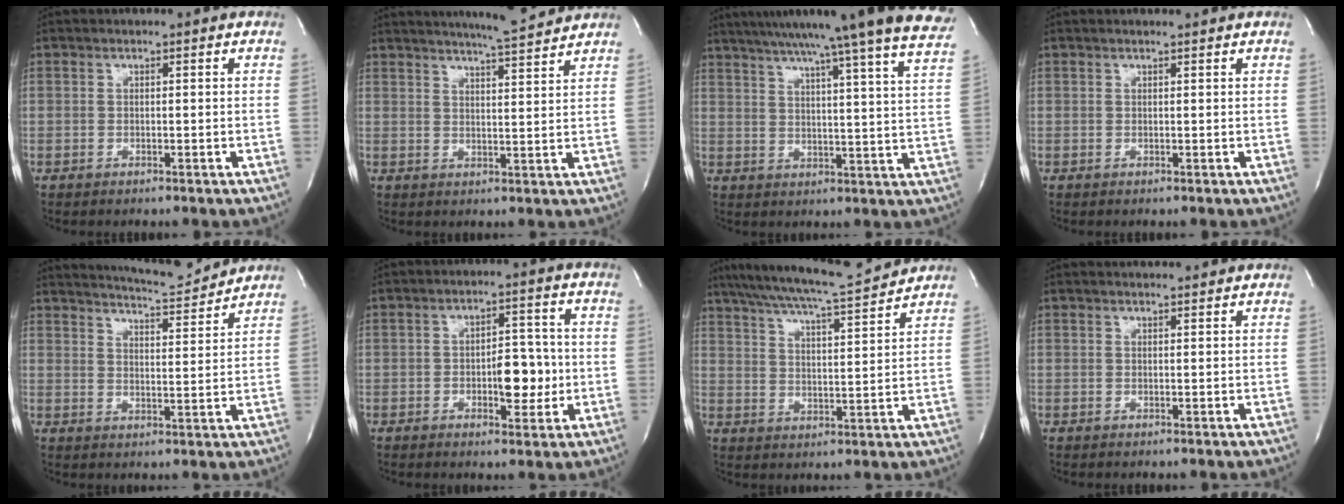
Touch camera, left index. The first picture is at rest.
{"total": 9.8, "force": [9.1, -0.3, 3.7], "torque": [-0.064, -0.003, 0.124]}
{"total": 27.4, "force": [23.6, -1.2, 13.8], "torque": [-0.227, -0.038, 0.300]}
{"total": 1.2, "force": [1.1, 0.0, 0.3], "torque": [-0.007, 0.008, 0.019]}
{"total": 9.8, "force": [9.5, -0.2, 2.2], "torque": [-0.043, -0.008, 0.140]}
{"total": 6.3, "force": [-1.2, 2.8, 5.4], "torque": [-0.075, 0.006, -0.012]}
{"total": 14.2, "force": [13.0, -0.1, 5.7], "torque": [-0.106, -0.005, 0.200]}
{"total": 3.3, "force": [3.2, 0.4, 0.8], "torque": [-0.016, 0.018, 0.043]}